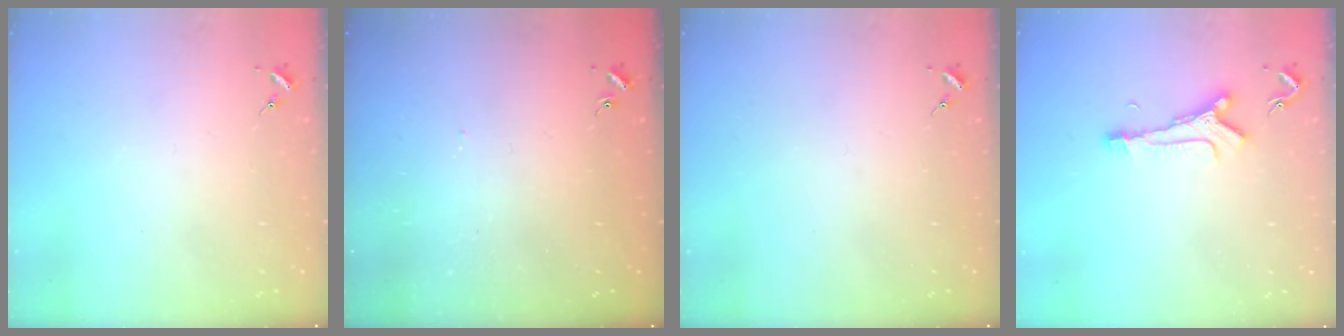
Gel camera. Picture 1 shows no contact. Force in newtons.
{"total": 2.9, "press": 2.9, "slide": 0.2}
{"total": 0.0}
{"total": 7.8, "press": 7.7, "slide": 0.6}